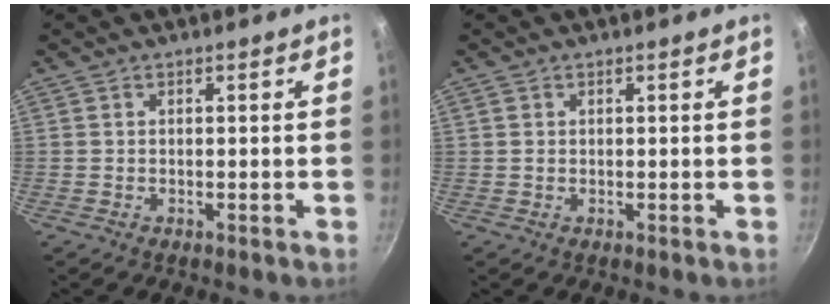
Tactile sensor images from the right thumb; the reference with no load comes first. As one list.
[{"total": 0.7, "force": [0.2, 0.7, 0.2], "torque": [-0.003, 0.001, 0.002]}]